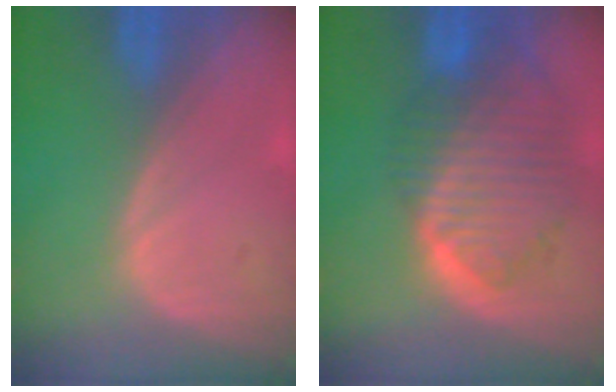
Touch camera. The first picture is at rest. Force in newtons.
{"total": 10.0, "press": 8.6, "slide": 5.1}